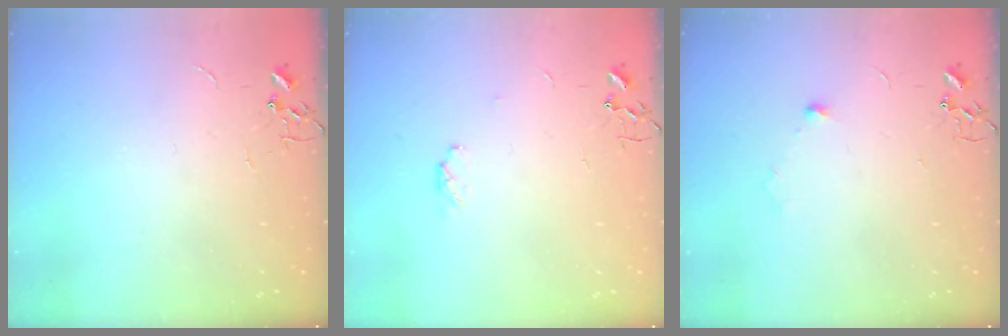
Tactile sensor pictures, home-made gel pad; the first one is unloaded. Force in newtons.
{"total": 4.2, "press": 4.1, "slide": 1.0}
{"total": 4.5, "press": 4.4, "slide": 0.9}